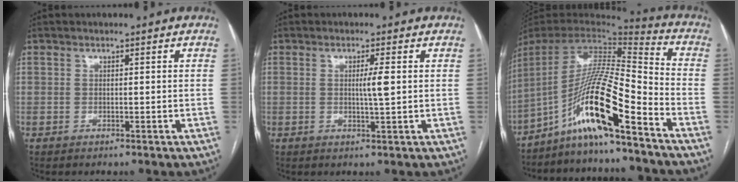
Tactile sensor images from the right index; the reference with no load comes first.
{"total": 2.8, "force": [0.3, -0.2, 2.7], "torque": [-0.048, -0.003, 0.004]}
{"total": 16.4, "force": [-10.2, 0.1, 12.9], "torque": [-0.244, 0.007, -0.186]}